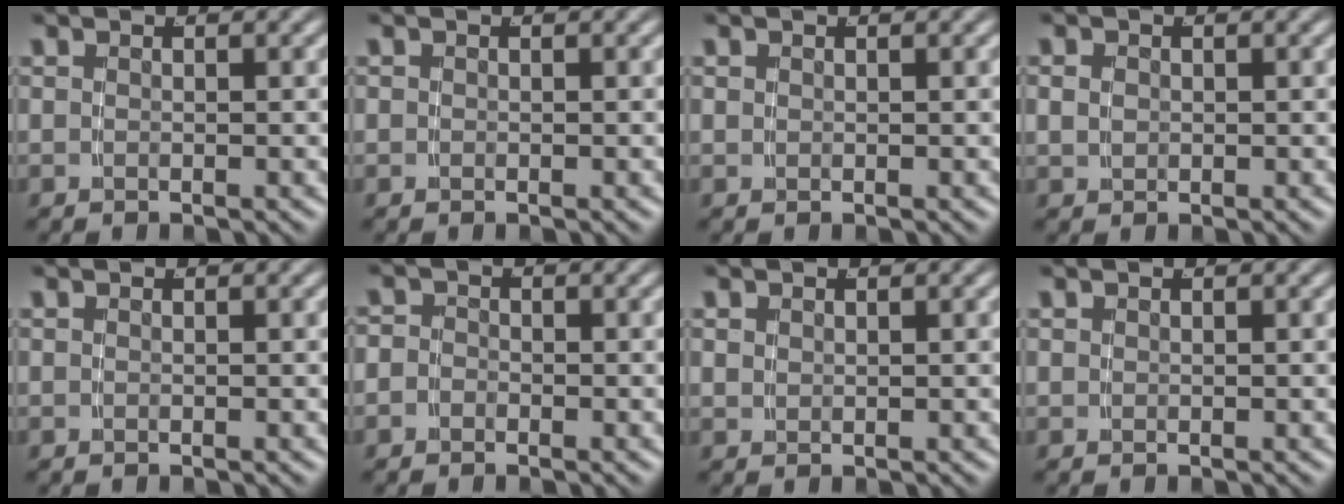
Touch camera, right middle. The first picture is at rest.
{"total": 0.0}
{"total": 0.0}
{"total": 0.9, "force": [0.2, 0.7, 0.6], "torque": [-0.013, -0.007, 0.011]}
{"total": 0.0}
{"total": 1.7, "force": [-1.0, 1.4, 0.1], "torque": [-0.006, -0.007, -0.020]}
{"total": 0.5, "force": [0.5, 0.0, 0.2], "torque": [0.000, -0.003, 0.018]}
{"total": 0.0}